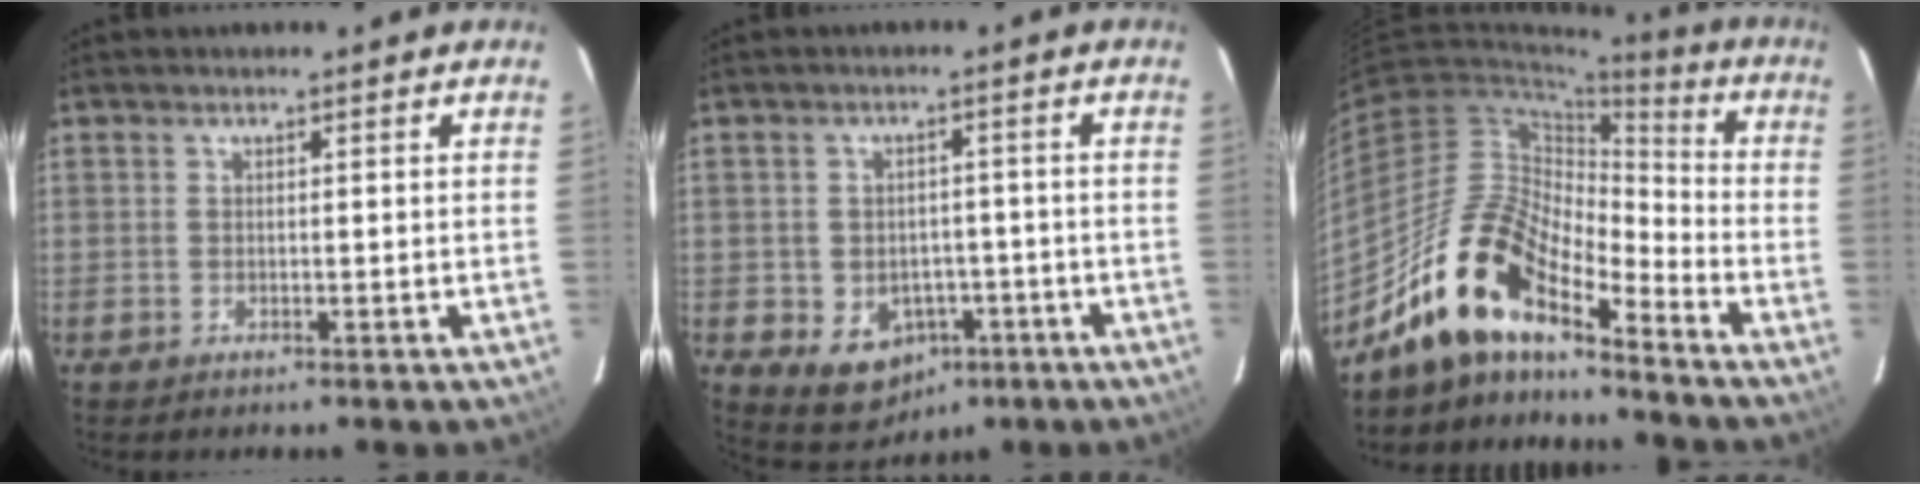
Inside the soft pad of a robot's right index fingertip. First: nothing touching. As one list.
[{"total": 8.5, "force": [-3.7, 7.0, 3.2], "torque": [-0.069, 0.014, -0.025]}, {"total": 15.6, "force": [-12.3, 4.9, 8.3], "torque": [-0.149, 0.005, -0.248]}]